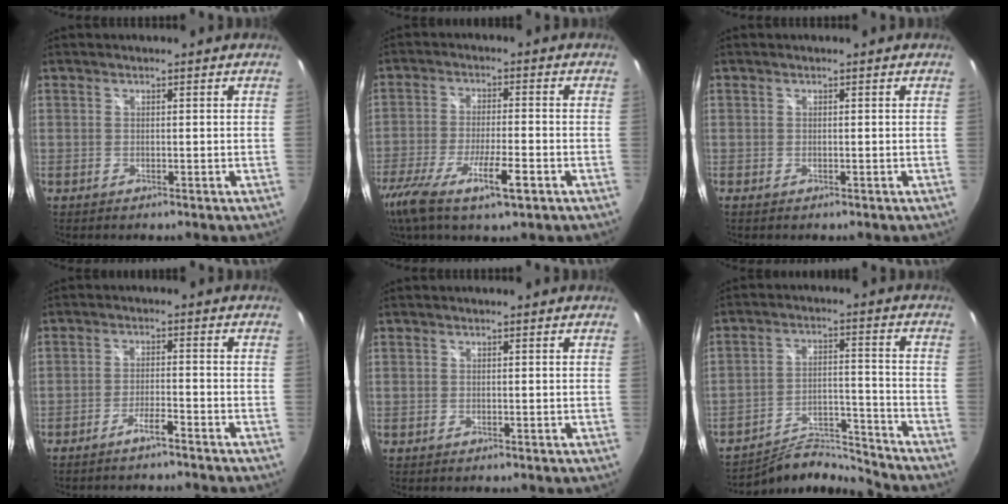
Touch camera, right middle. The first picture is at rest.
{"total": 14.1, "force": [-8.3, 2.9, 11.0], "torque": [-0.228, -0.041, -0.150]}
{"total": 0.0}
{"total": 3.5, "force": [-3.1, -0.2, 1.5], "torque": [-0.047, 0.004, -0.053]}
{"total": 0.0}
{"total": 10.1, "force": [-10.1, 0.2, 0.3], "torque": [-0.020, 0.012, -0.169]}